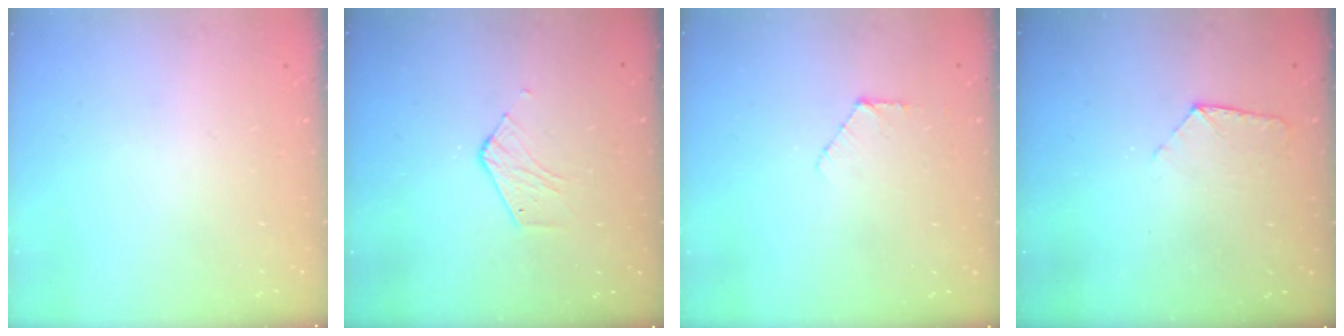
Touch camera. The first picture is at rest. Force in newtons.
{"total": 3.7, "press": 3.7, "slide": 0.3}
{"total": 5.7, "press": 5.7, "slide": 0.6}
{"total": 7.3, "press": 7.2, "slide": 0.7}